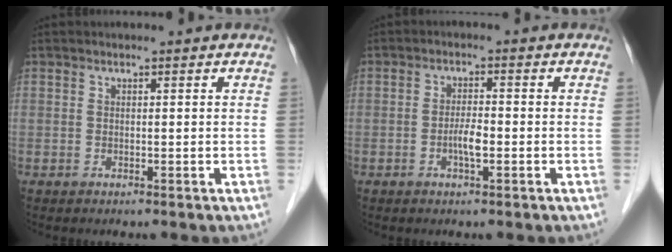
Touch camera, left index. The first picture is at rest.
{"total": 2.8, "force": [-1.0, 0.5, 2.6], "torque": [-0.050, 0.000, -0.019]}